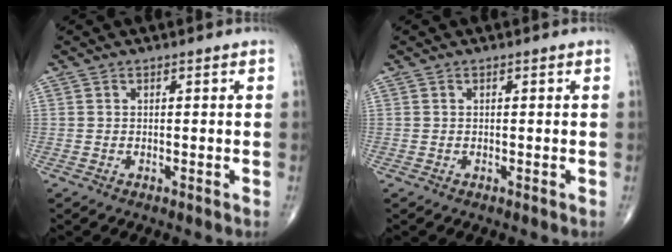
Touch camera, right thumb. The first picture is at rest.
{"total": 0.0}